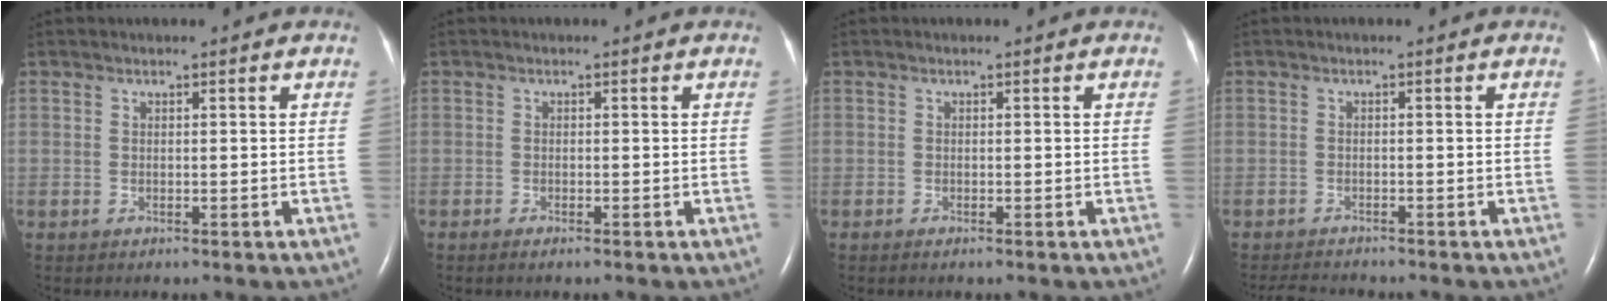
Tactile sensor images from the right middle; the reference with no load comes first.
{"total": 0.9, "force": [-0.7, 0.0, 0.6], "torque": [-0.007, -0.001, -0.010]}
{"total": 0.0}
{"total": 3.2, "force": [-3.1, -0.3, 0.6], "torque": [-0.011, -0.015, -0.052]}